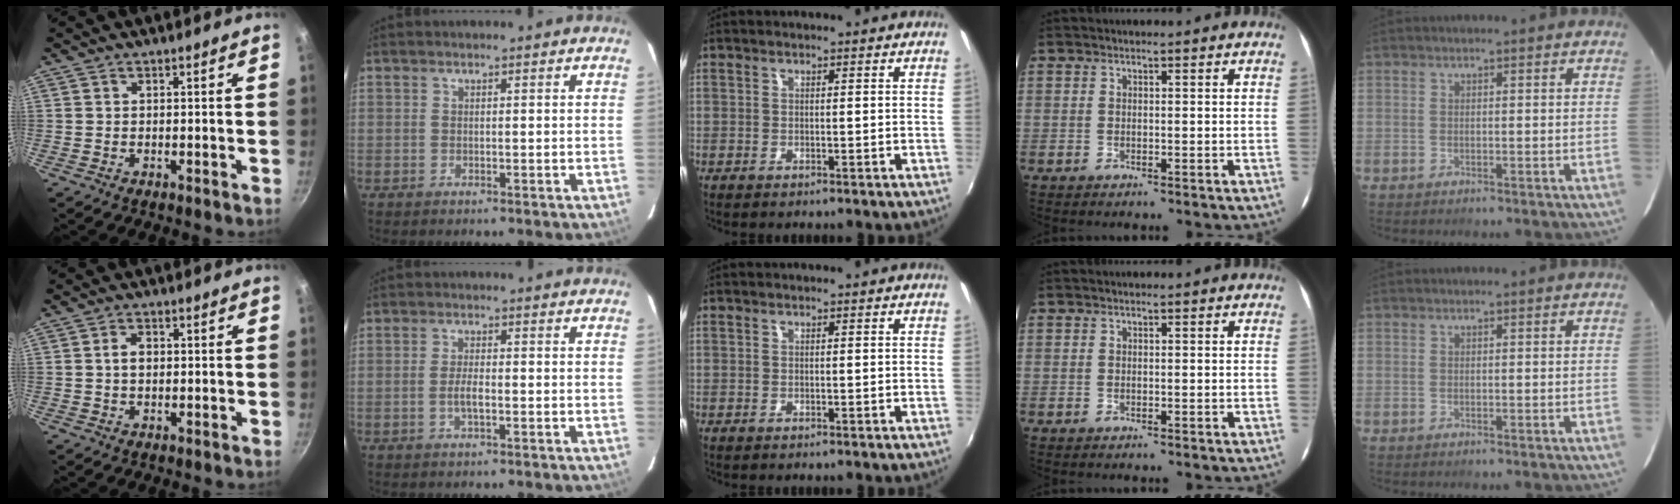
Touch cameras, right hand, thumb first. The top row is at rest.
{"thumb": {"total": 2.6, "force": [0.2, 1.9, 1.9], "torque": [-0.026, 0.006, 0.003]}, "index": {"total": 2.6, "force": [-0.9, 0.7, 2.3], "torque": [-0.049, 0.001, -0.017]}}